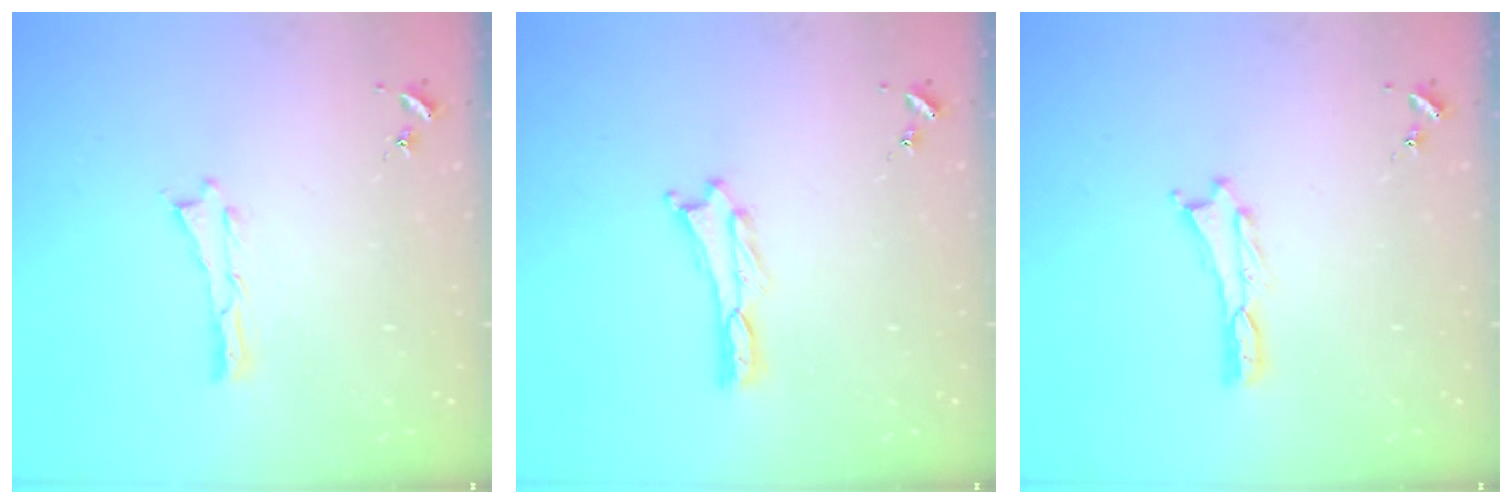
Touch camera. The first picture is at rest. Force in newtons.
{"total": 0.0}
{"total": 0.0}